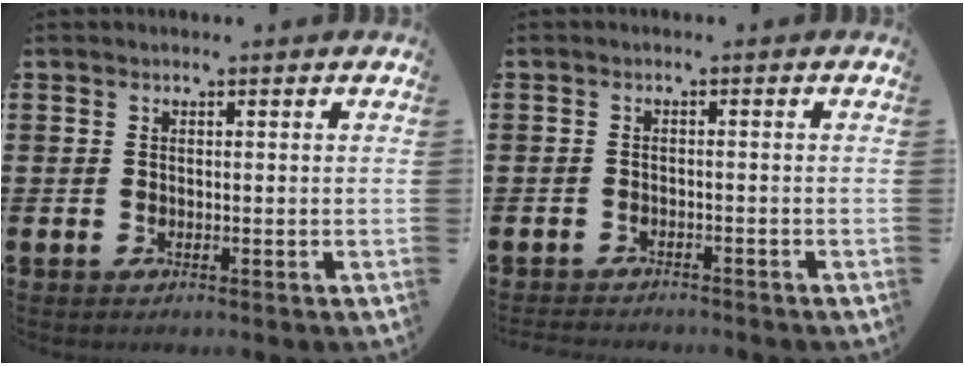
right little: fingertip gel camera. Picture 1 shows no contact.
{"total": 1.3, "force": [-1.2, 0.0, -0.1], "torque": [-0.003, 0.003, -0.027]}